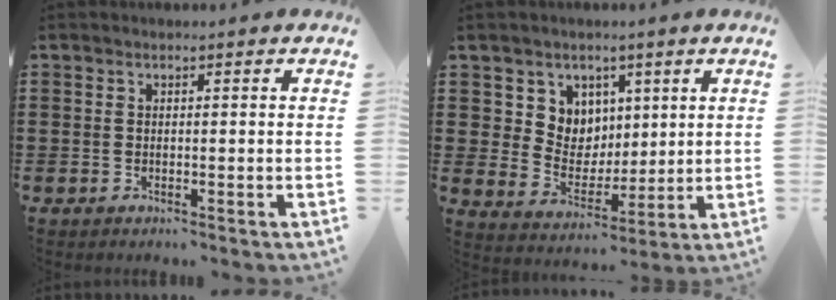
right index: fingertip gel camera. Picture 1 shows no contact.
{"total": 6.5, "force": [3.4, 5.5, 0.0], "torque": [-0.033, -0.015, 0.065]}